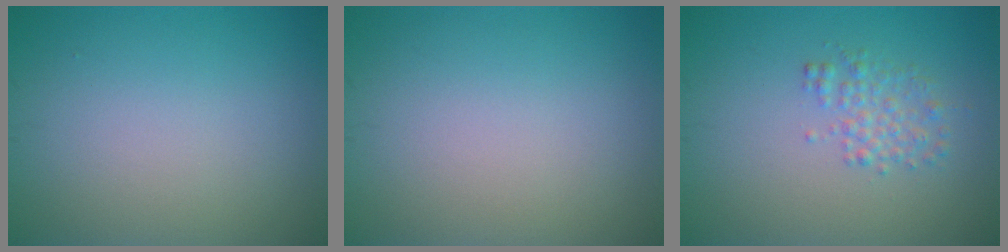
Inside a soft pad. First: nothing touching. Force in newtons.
{"total": 0.0}
{"total": 2.0, "press": 2.0, "slide": 0.0}